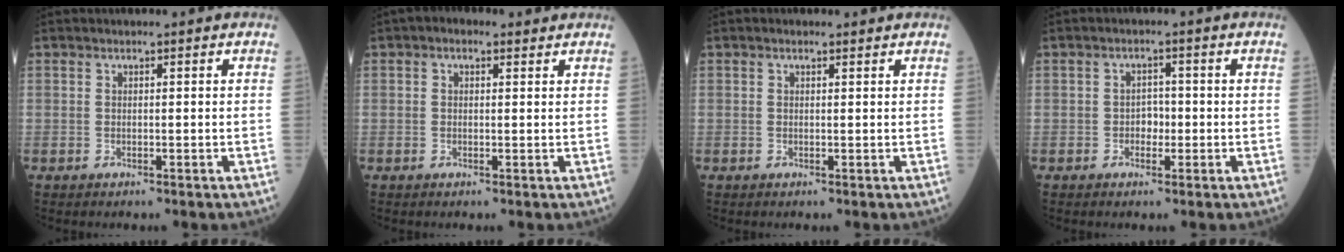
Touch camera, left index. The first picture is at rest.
{"total": 2.1, "force": [1.2, 1.3, 1.2], "torque": [-0.023, 0.018, 0.015]}
{"total": 0.7, "force": [0.5, 0.3, 0.4], "torque": [-0.014, 0.004, 0.006]}
{"total": 2.2, "force": [-0.6, 1.5, 1.5], "torque": [-0.017, 0.007, -0.011]}